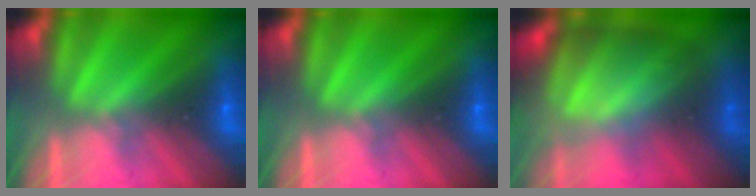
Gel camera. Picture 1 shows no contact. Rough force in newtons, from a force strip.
{"total": 0.0}
{"total": 8.4}